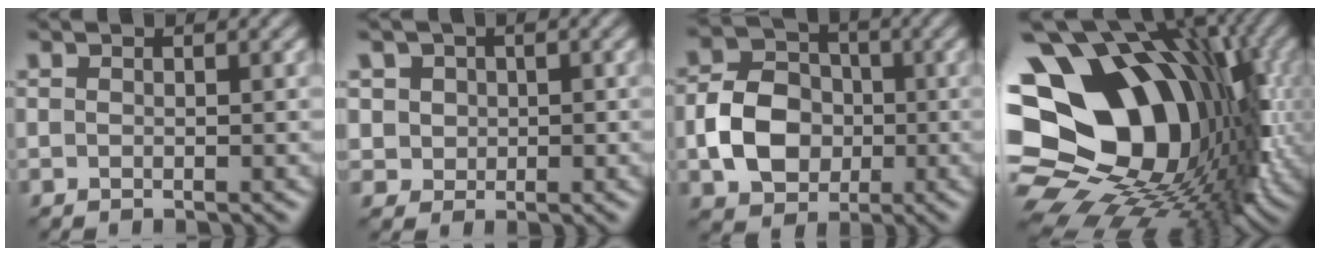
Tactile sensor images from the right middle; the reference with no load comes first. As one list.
[{"total": 4.4, "force": [1.7, 3.7, 1.6], "torque": [-0.027, 0.010, 0.022]}, {"total": 5.8, "force": [-1.7, 4.5, 3.3], "torque": [-0.061, 0.004, -0.034]}, {"total": 18.8, "force": [1.0, 13.6, 13.0], "torque": [-0.207, 0.007, 0.034]}]